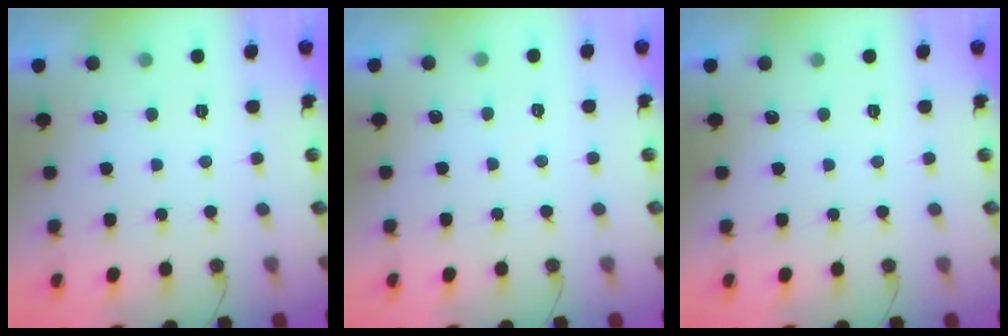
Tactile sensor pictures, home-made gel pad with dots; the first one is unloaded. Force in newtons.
{"total": 3.7, "press": 3.7, "slide": 0.6}
{"total": 0.0}